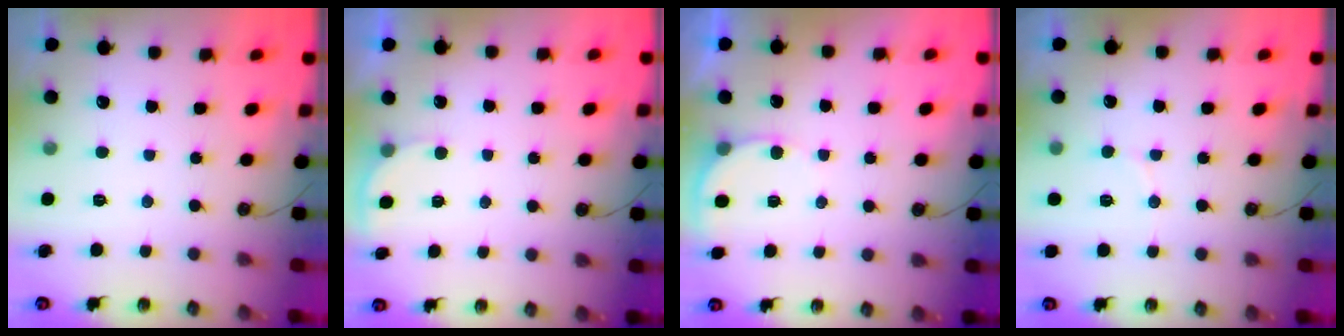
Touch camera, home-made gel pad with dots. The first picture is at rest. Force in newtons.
{"total": 2.3, "press": 2.3, "slide": 0.5}
{"total": 3.7, "press": 3.7, "slide": 0.2}
{"total": 5.6, "press": 5.4, "slide": 1.3}